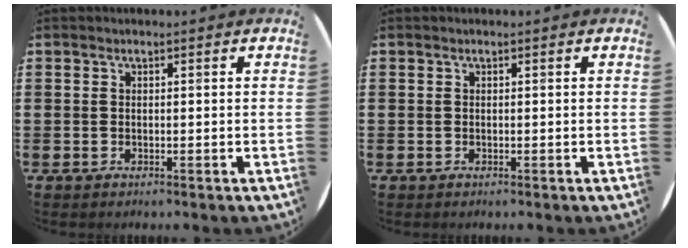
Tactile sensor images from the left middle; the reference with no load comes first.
{"total": 0.0}